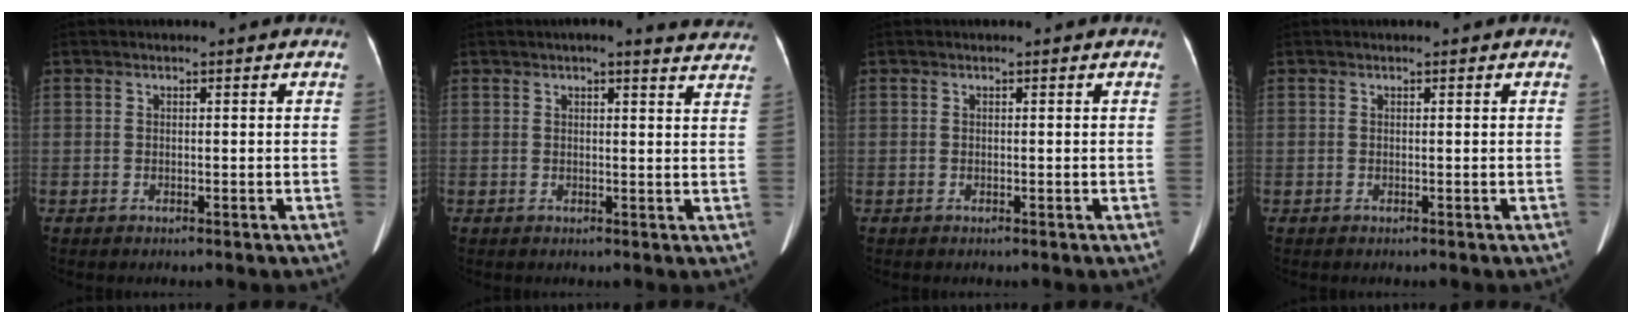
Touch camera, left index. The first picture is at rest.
{"total": 8.8, "force": [7.8, 1.8, 3.6], "torque": [-0.027, 0.002, 0.064]}
{"total": 0.0}
{"total": 0.0}